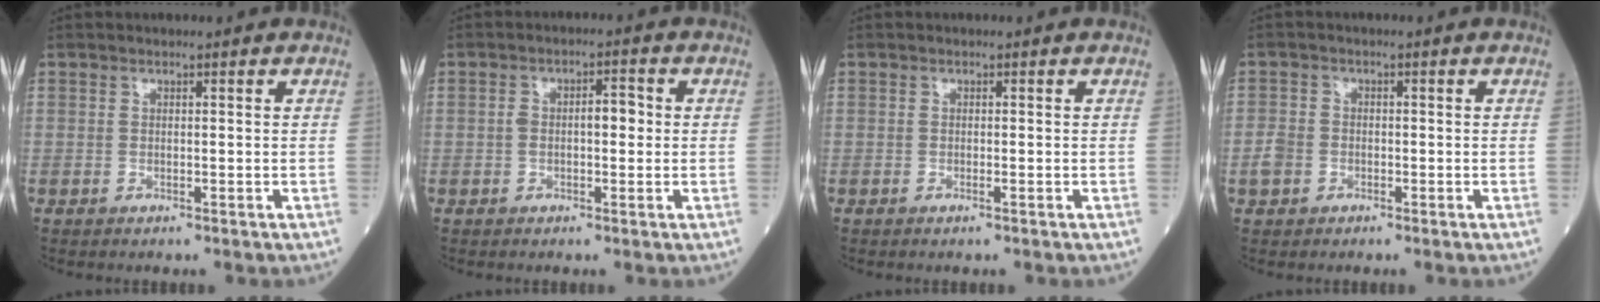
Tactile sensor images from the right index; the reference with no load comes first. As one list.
[{"total": 3.8, "force": [0.0, 1.6, 3.5], "torque": [-0.063, 0.020, 0.003]}, {"total": 0.5, "force": [-0.3, -0.1, 0.4], "torque": [-0.011, -0.001, -0.004]}, {"total": 2.7, "force": [-1.2, 2.2, 1.1], "torque": [-0.028, 0.005, -0.024]}]